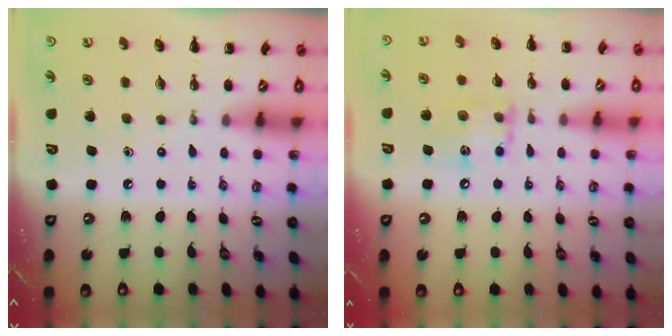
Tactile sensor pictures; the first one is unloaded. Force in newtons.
{"total": 9.1, "press": 9.1, "slide": 0.8}